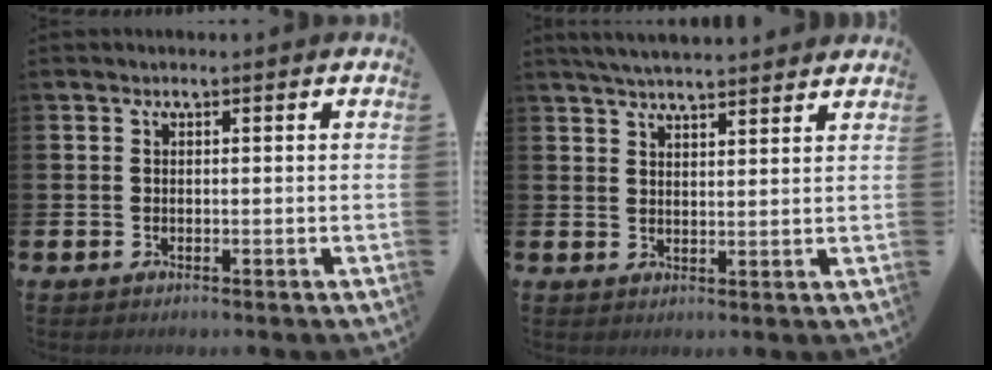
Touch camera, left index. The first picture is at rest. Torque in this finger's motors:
{"motor_torque": [-0.01, -0.69, 0.77, 0.19]}